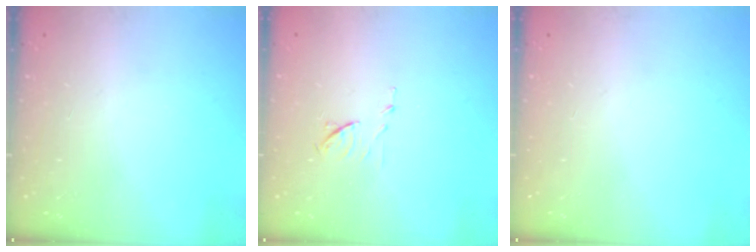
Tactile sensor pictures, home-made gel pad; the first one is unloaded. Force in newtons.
{"total": 6.2, "press": 6.2, "slide": 0.9}
{"total": 0.0}